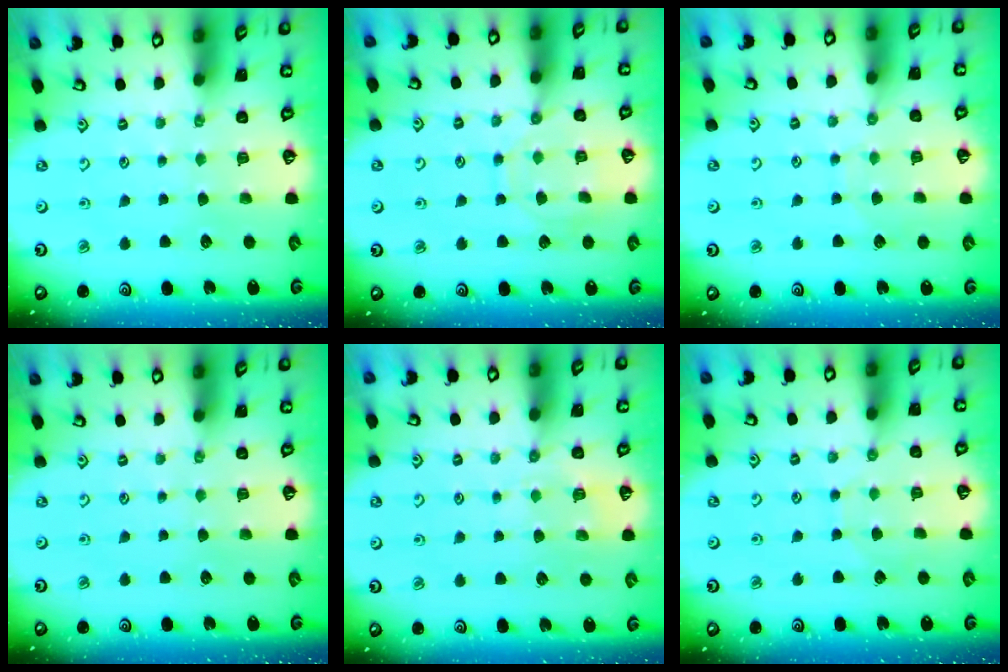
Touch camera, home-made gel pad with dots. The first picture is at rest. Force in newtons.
{"total": 10.1, "press": 10.1, "slide": 0.7}
{"total": 5.7, "press": 5.7, "slide": 0.6}
{"total": 0.0}
{"total": 5.4, "press": 5.3, "slide": 1.1}
{"total": 2.6, "press": 2.6, "slide": 0.3}